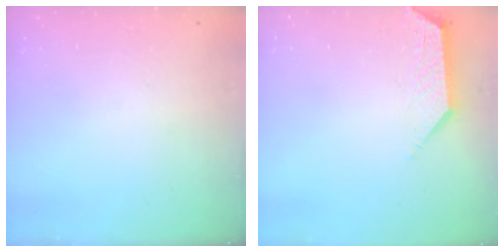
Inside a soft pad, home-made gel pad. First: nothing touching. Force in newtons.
{"total": 2.9, "press": 2.8, "slide": 0.5}